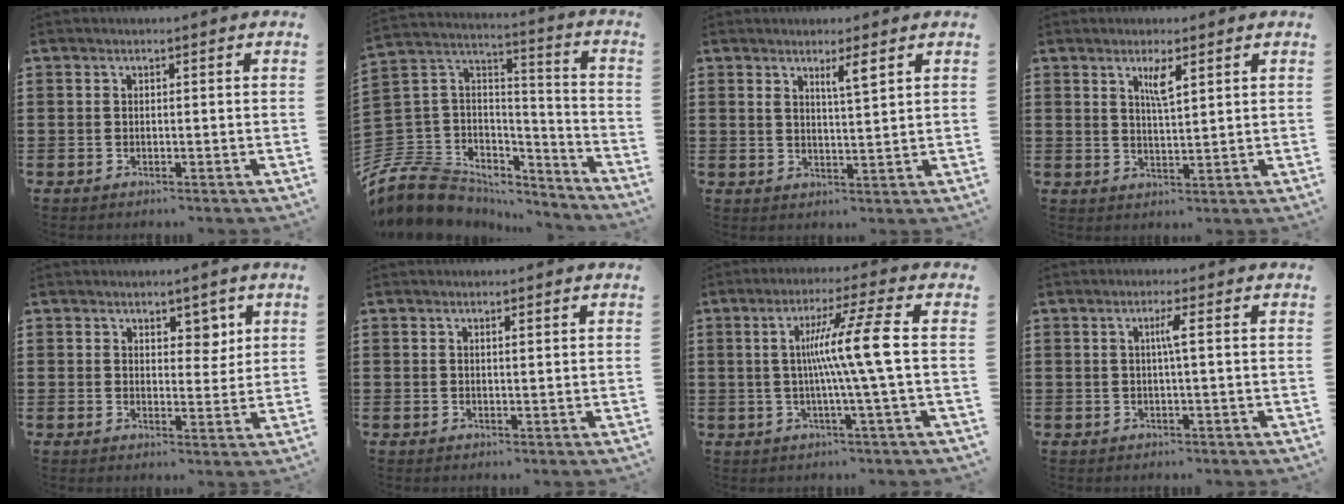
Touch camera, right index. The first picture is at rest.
{"total": 9.3, "force": [-6.3, 6.4, 2.1], "torque": [-0.088, -0.004, -0.125]}
{"total": 2.9, "force": [1.9, 0.3, 2.2], "torque": [-0.038, -0.003, 0.030]}
{"total": 3.3, "force": [1.8, 0.5, 2.7], "torque": [-0.050, 0.000, 0.028]}
{"total": 3.9, "force": [2.4, 2.5, 1.8], "torque": [-0.021, 0.000, 0.039]}
{"total": 0.6, "force": [0.4, 0.1, 0.5], "torque": [-0.011, 0.000, 0.008]}
{"total": 10.2, "force": [0.6, -1.1, 10.1], "torque": [-0.187, 0.000, -0.003]}
{"total": 2.3, "force": [0.2, -0.3, 2.2], "torque": [-0.043, -0.002, 0.000]}